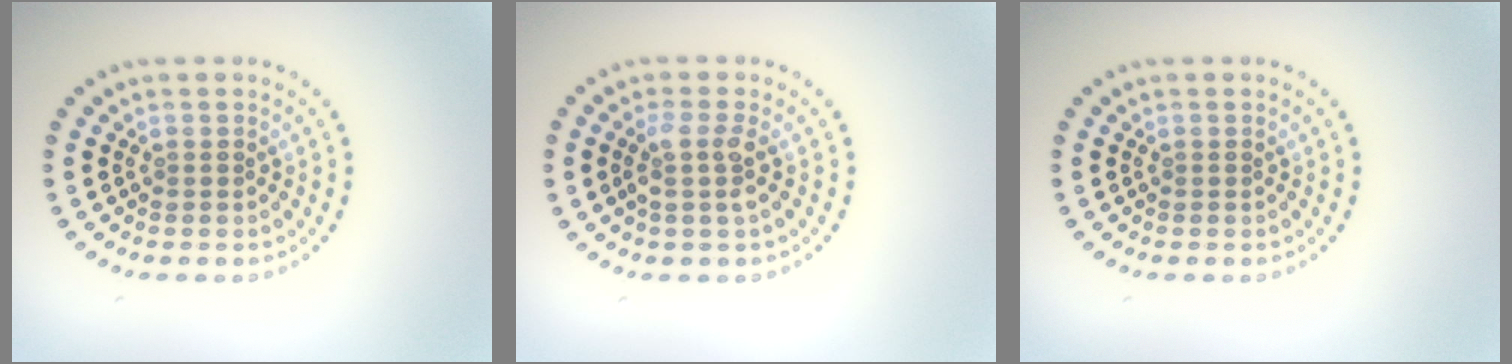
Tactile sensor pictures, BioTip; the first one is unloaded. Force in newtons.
{"total": 2.1, "press": 1.6, "slide": 1.4}
{"total": 0.0}